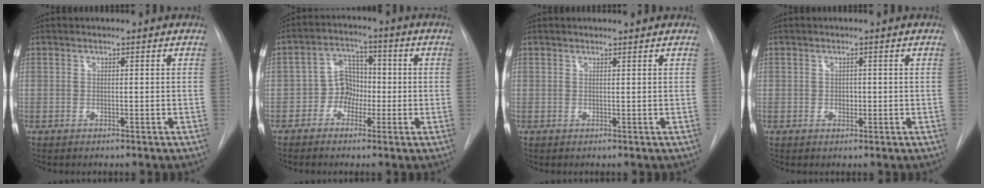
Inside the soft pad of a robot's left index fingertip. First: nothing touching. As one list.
[{"total": 5.3, "force": [-1.5, 4.4, 2.5], "torque": [-0.046, 0.021, -0.032]}, {"total": 0.9, "force": [0.8, -0.1, 0.2], "torque": [-0.006, 0.004, 0.016]}, {"total": 1.2, "force": [-0.1, 0.9, 0.8], "torque": [-0.010, 0.002, 0.000]}]